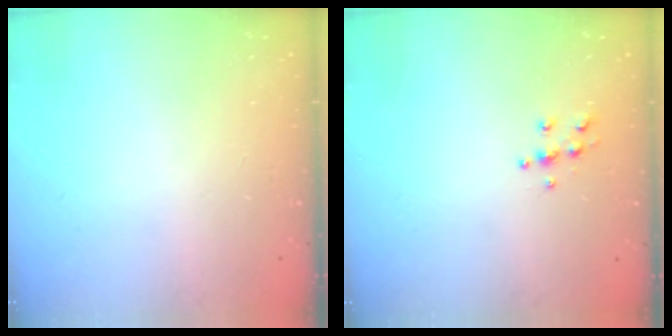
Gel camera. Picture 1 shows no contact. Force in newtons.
{"total": 5.6, "press": 5.6, "slide": 0.6}